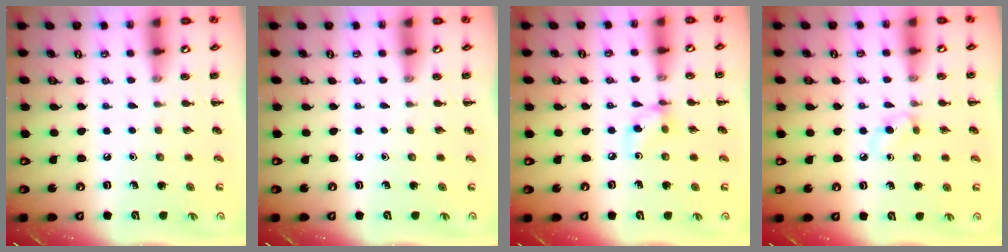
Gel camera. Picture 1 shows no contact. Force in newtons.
{"total": 0.0}
{"total": 5.1, "press": 5.1, "slide": 0.3}
{"total": 2.9, "press": 2.7, "slide": 1.2}